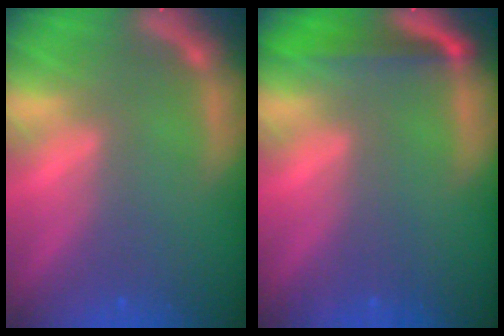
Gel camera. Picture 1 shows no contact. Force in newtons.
{"total": 3.5}